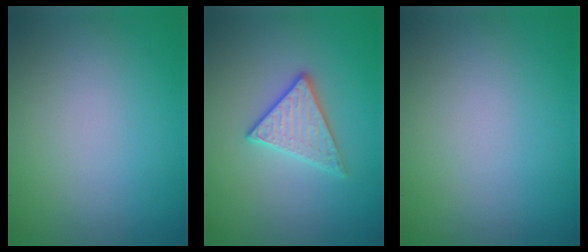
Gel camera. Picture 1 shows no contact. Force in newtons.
{"total": 2.8, "press": 2.7, "slide": 0.6}
{"total": 0.0}